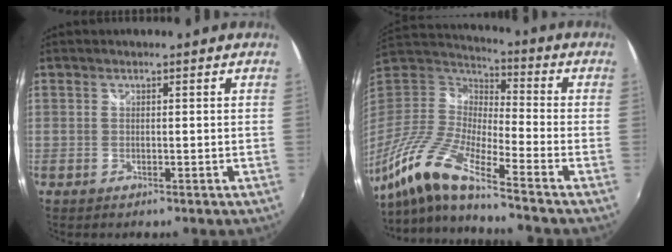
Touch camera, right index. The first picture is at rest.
{"total": 18.4, "force": [-13.0, 2.4, 12.8], "torque": [-0.254, -0.036, -0.265]}